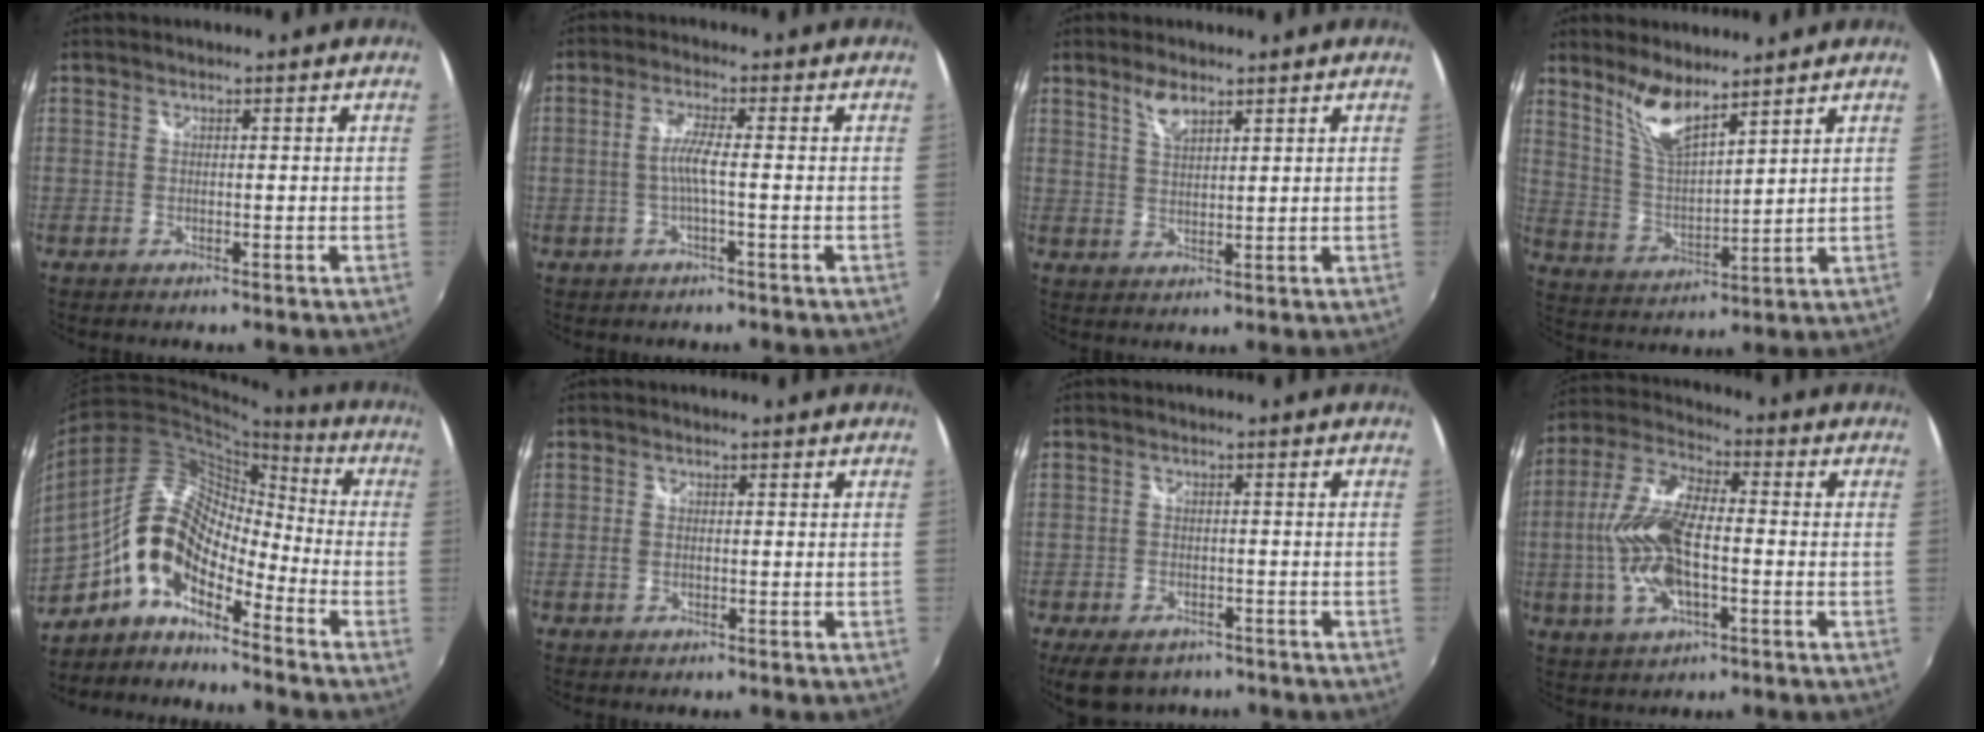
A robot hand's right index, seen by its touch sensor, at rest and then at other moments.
{"total": 3.5, "force": [-0.9, -0.4, 3.3], "torque": [-0.071, 0.001, -0.015]}
{"total": 3.9, "force": [2.7, 1.3, 2.4], "torque": [-0.042, 0.001, 0.050]}
{"total": 8.7, "force": [6.7, 1.8, 5.3], "torque": [-0.102, -0.007, 0.139]}
{"total": 13.3, "force": [-7.3, 6.0, 9.4], "torque": [-0.170, 0.020, -0.154]}
{"total": 1.7, "force": [-0.4, 1.1, 1.2], "torque": [-0.024, -0.002, -0.007]}
{"total": 8.6, "force": [-6.0, 4.8, 3.7], "torque": [-0.085, -0.010, -0.085]}
{"total": 14.7, "force": [-2.3, 6.5, 13.0], "torque": [-0.273, 0.004, -0.046]}